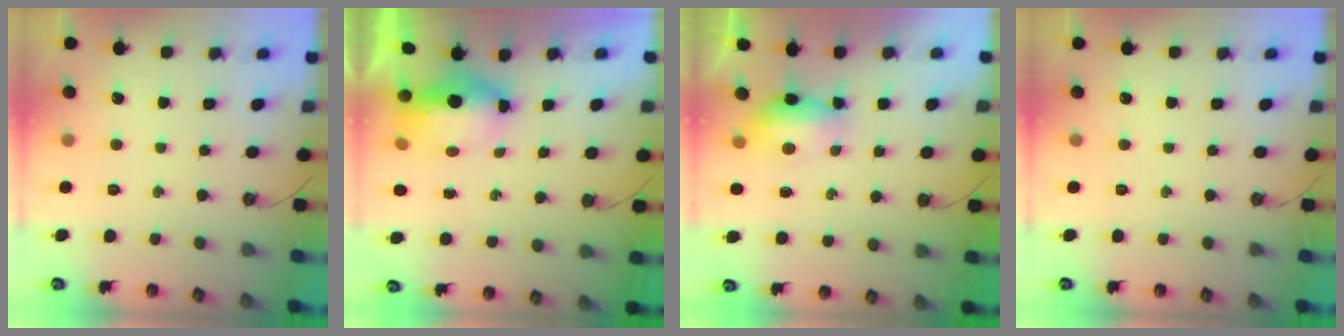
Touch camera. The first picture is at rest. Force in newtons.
{"total": 8.1, "press": 7.6, "slide": 2.8}
{"total": 7.7, "press": 7.6, "slide": 1.1}
{"total": 0.0}